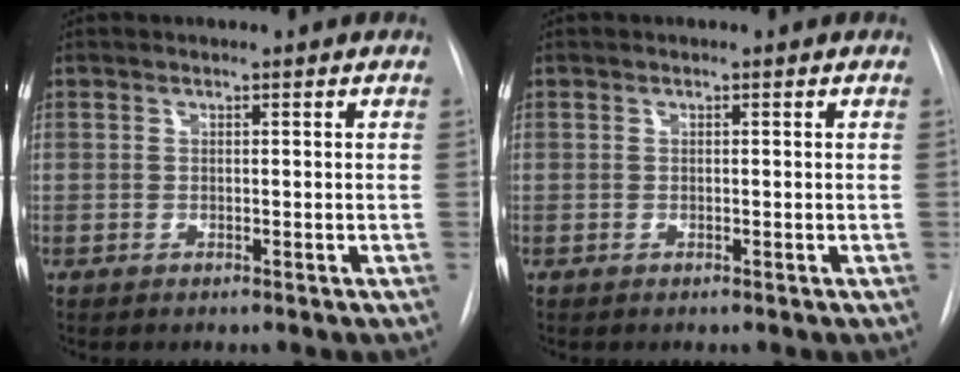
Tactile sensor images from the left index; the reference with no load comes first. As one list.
[{"total": 0.0}]